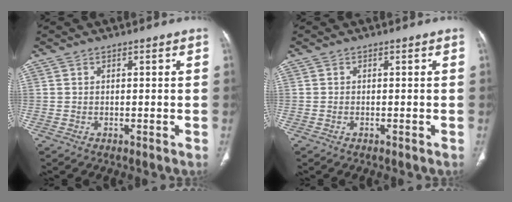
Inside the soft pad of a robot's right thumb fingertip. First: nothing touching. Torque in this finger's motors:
{"motor_torque": [0.13, -0.12, -0.46, 0.15, 0.00]}